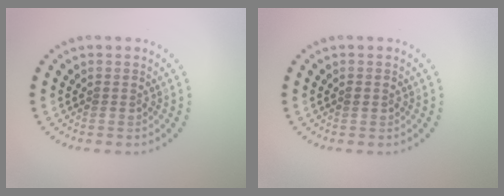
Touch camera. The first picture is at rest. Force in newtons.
{"total": 0.7, "press": 0.7, "slide": 0.2}